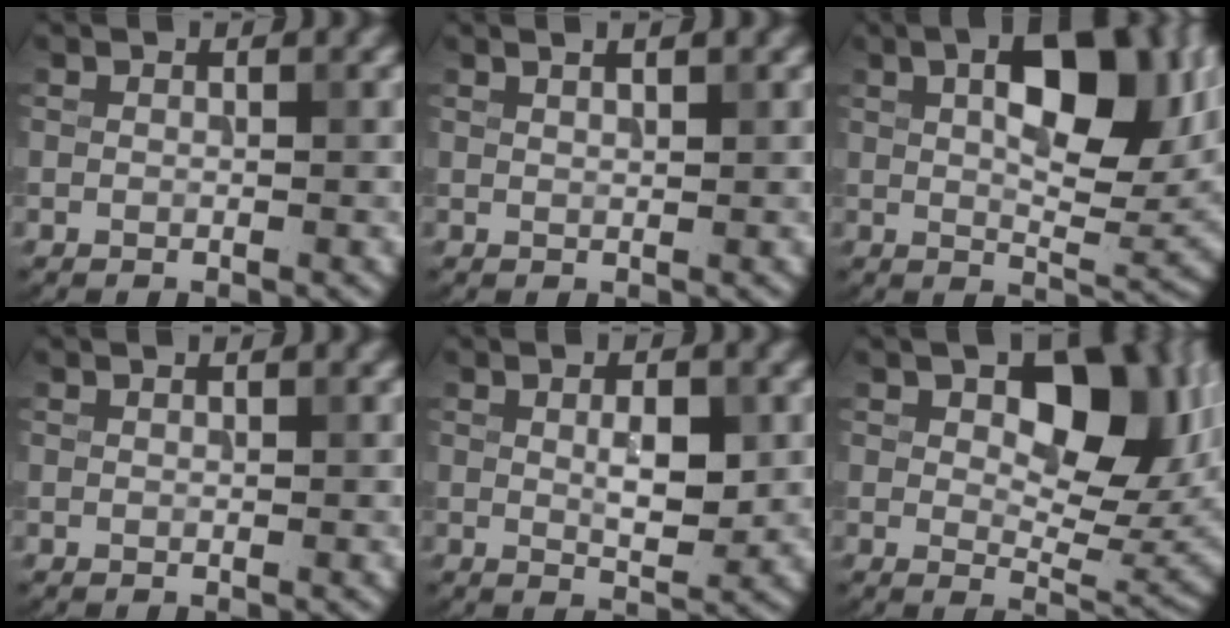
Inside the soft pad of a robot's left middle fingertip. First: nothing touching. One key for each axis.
{"total": 2.1, "fx": 1.3, "fy": 0.8, "fz": 1.5, "tx": -0.003, "ty": 0.004, "tz": -0.002}
{"total": 10.2, "fx": 3.0, "fy": 4.3, "fz": 8.8, "tx": -0.128, "ty": 0.006, "tz": 0.046}
{"total": 0.0}
{"total": 3.2, "fx": 0.5, "fy": 1.2, "fz": 2.9, "tx": -0.049, "ty": -0.003, "tz": 0.010}
{"total": 10.7, "fx": 2.9, "fy": 5.8, "fz": 8.6, "tx": -0.121, "ty": -0.003, "tz": 0.049}